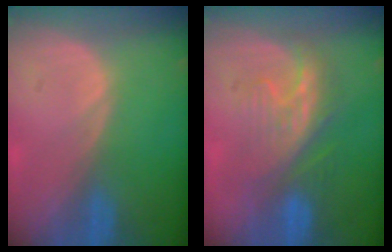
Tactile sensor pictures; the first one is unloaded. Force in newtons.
{"total": 7.6, "press": 7.4, "slide": 1.7}